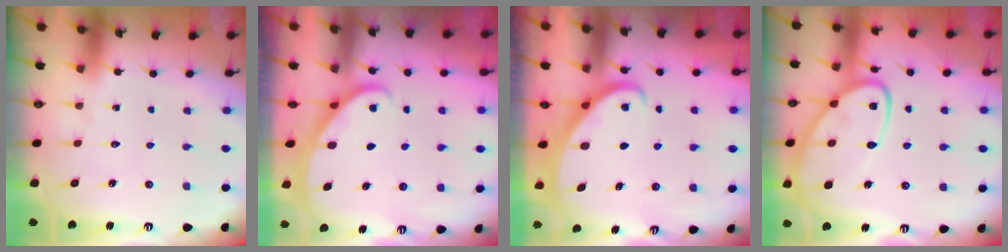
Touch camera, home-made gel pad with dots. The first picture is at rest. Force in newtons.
{"total": 2.3, "press": 2.3, "slide": 0.1}
{"total": 2.2, "press": 2.2, "slide": 0.3}
{"total": 13.7, "press": 13.6, "slide": 1.3}